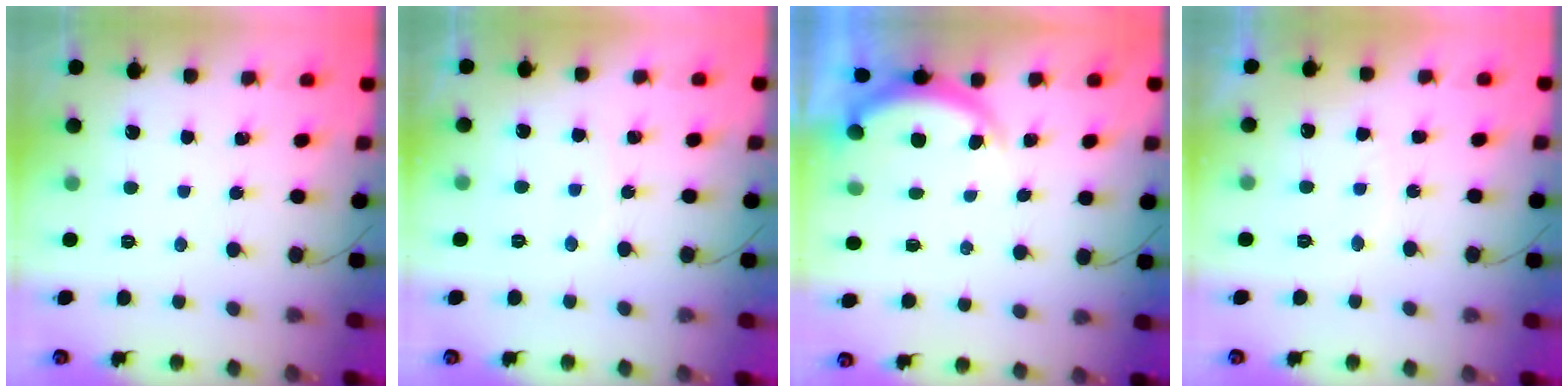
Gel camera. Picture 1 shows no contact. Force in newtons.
{"total": 4.4, "press": 4.4, "slide": 0.5}
{"total": 3.9, "press": 3.9, "slide": 0.6}
{"total": 6.4, "press": 6.4, "slide": 0.6}